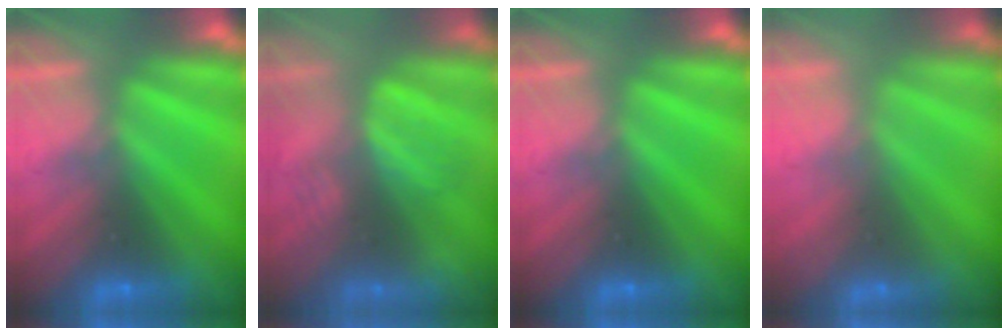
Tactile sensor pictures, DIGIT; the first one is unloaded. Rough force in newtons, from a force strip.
{"total": 4.7}
{"total": 0.0}
{"total": 2.2}